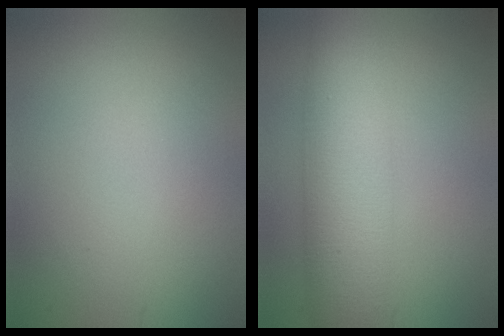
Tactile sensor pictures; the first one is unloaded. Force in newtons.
{"total": 7.9, "press": 7.9, "slide": 0.1}